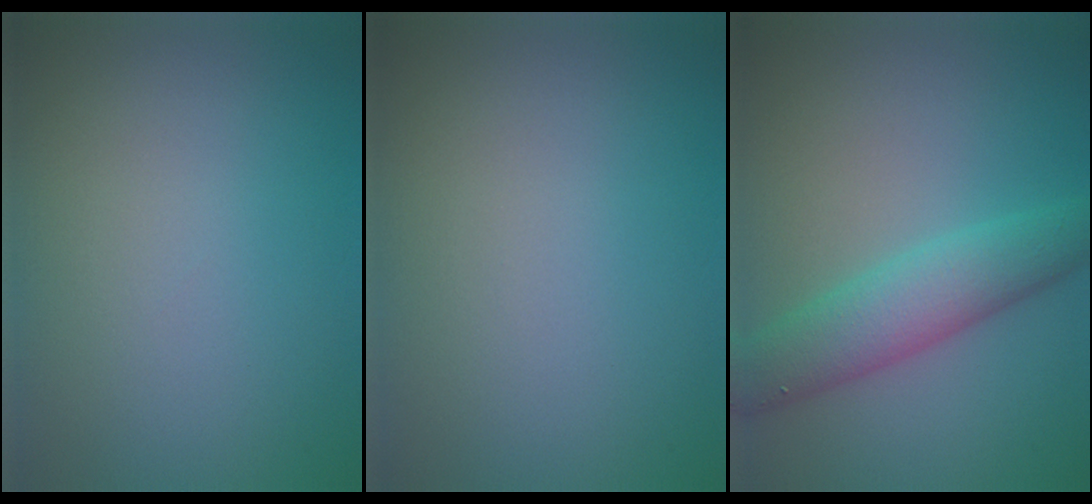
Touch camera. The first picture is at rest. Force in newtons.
{"total": 0.0}
{"total": 4.8, "press": 4.8, "slide": 0.4}